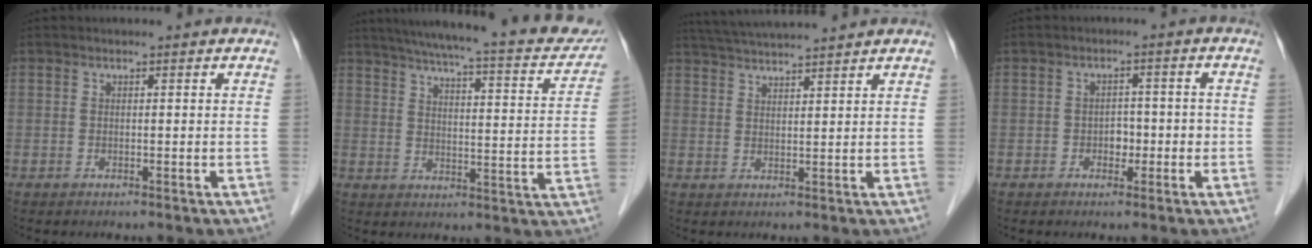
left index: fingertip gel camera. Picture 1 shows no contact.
{"total": 24.4, "force": [21.0, 3.9, 11.9], "torque": [-0.175, -0.018, 0.257]}
{"total": 9.0, "force": [8.4, -0.8, 3.2], "torque": [-0.063, 0.029, 0.132]}
{"total": 2.8, "force": [-1.1, 2.0, 1.7], "torque": [-0.021, 0.009, -0.015]}